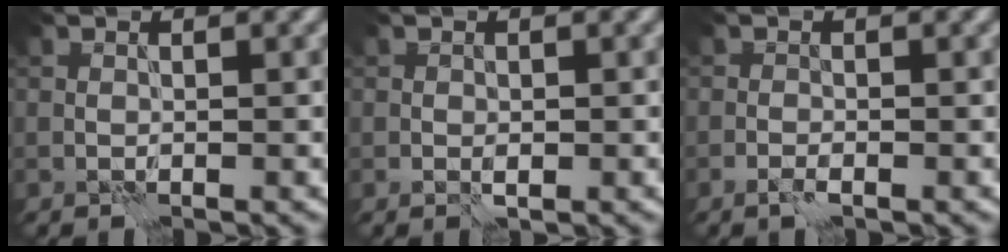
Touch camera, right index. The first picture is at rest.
{"total": 1.3, "force": [-0.2, 0.9, 0.8], "torque": [-0.016, -0.004, -0.002]}
{"total": 1.1, "force": [-0.7, 0.4, 0.7], "torque": [-0.017, 0.000, -0.016]}